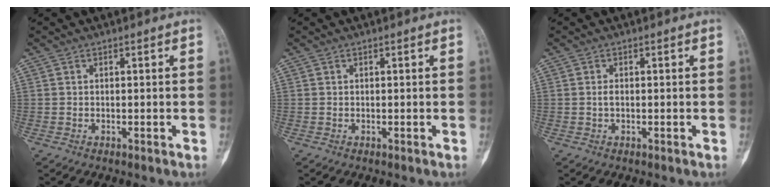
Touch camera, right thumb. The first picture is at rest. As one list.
[{"total": 0.0}, {"total": 0.9, "force": [0.0, 0.4, 0.7], "torque": [-0.016, 0.000, -0.002]}]